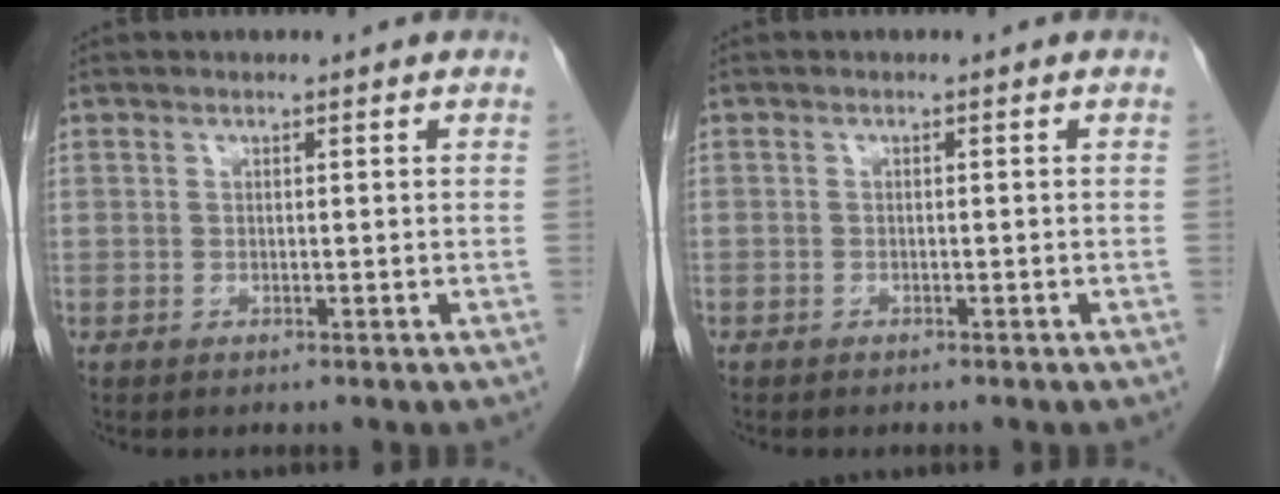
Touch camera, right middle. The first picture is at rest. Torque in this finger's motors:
{"motor_torque": [0.42, -0.63, -0.60, -0.21]}